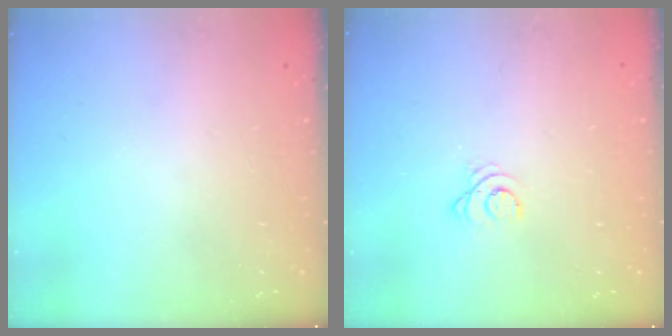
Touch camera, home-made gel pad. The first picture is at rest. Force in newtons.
{"total": 2.4, "press": 2.4, "slide": 0.3}